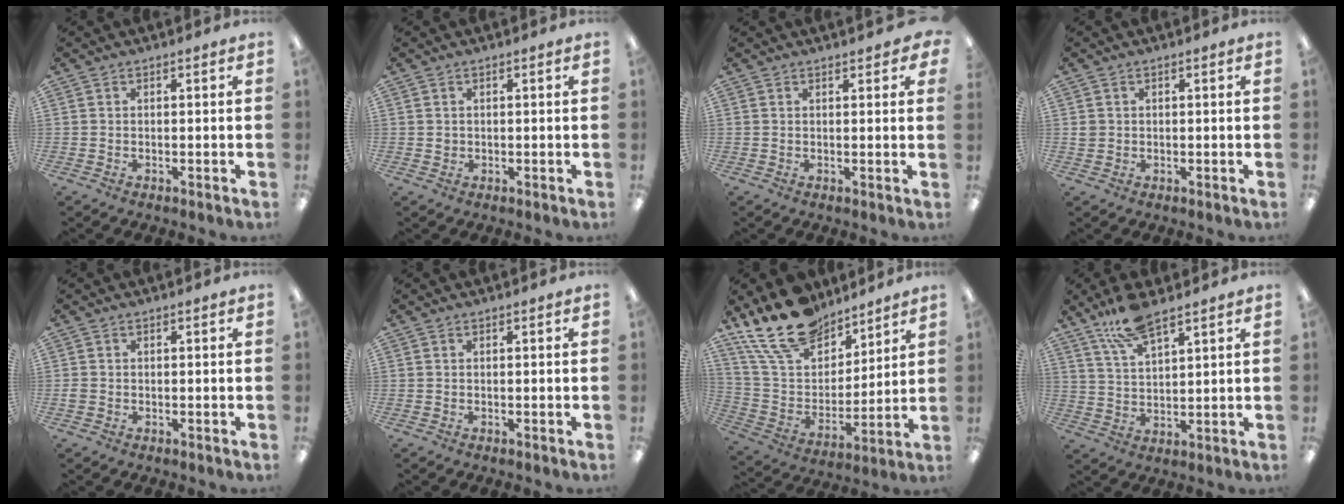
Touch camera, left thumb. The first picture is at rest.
{"total": 1.0, "force": [0.4, 0.9, 0.4], "torque": [-0.008, 0.005, 0.005]}
{"total": 1.9, "force": [1.6, 0.3, 1.1], "torque": [-0.016, -0.002, 0.026]}
{"total": 1.5, "force": [0.3, 1.4, 0.5], "torque": [-0.012, 0.003, 0.005]}
{"total": 1.2, "force": [-0.2, 0.9, 0.7], "torque": [-0.011, 0.004, -0.004]}
{"total": 0.0}
{"total": 20.5, "force": [15.1, 10.7, 8.6], "torque": [-0.175, -0.083, 0.280]}
{"total": 10.5, "force": [7.9, 3.2, 6.1], "torque": [-0.120, -0.030, 0.143]}